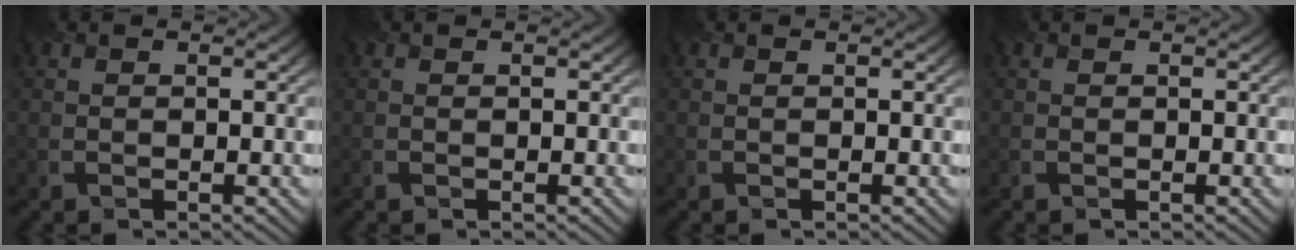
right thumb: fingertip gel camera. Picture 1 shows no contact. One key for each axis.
{"total": 0.0}
{"total": 0.0}
{"total": 0.0}